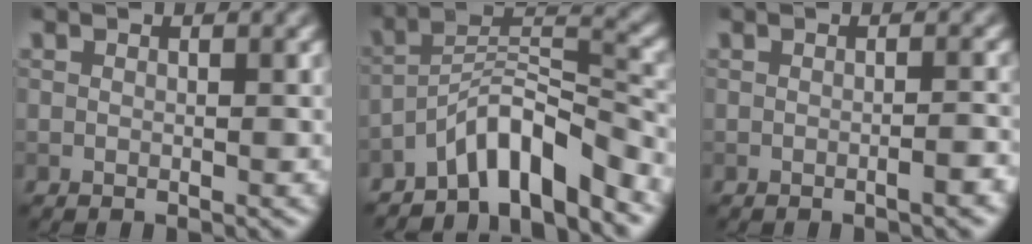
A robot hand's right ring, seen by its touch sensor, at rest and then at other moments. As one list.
[{"total": 6.8, "force": [-5.2, 1.8, 4.1], "torque": [-0.062, 0.011, -0.097]}, {"total": 1.4, "force": [-0.6, 0.3, 1.3], "torque": [-0.015, 0.002, -0.011]}]